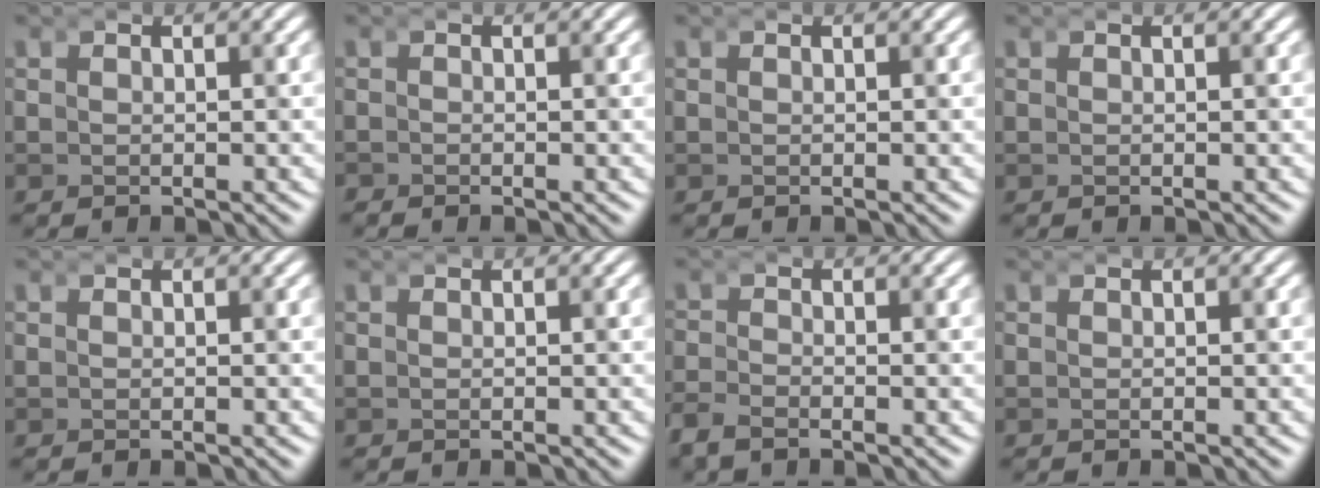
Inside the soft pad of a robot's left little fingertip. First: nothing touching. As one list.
[{"total": 0.6, "force": [-0.6, 0.1, -0.2], "torque": [-0.004, -0.009, -0.009]}, {"total": 0.0}, {"total": 0.0}, {"total": 0.0}, {"total": 0.0}, {"total": 2.0, "force": [-2.0, -0.1, -0.2], "torque": [-0.006, -0.011, -0.040]}, {"total": 0.0}]